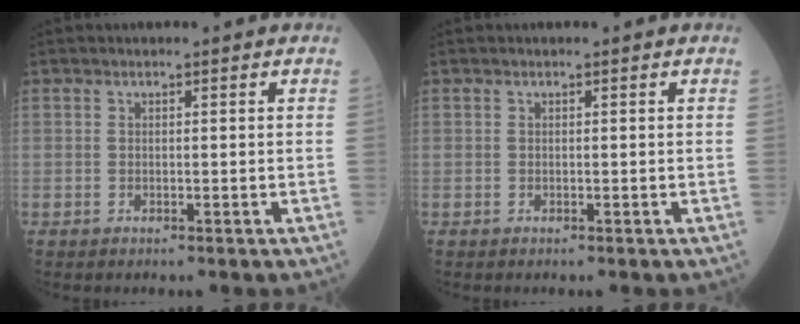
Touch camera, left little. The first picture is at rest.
{"total": 0.0}